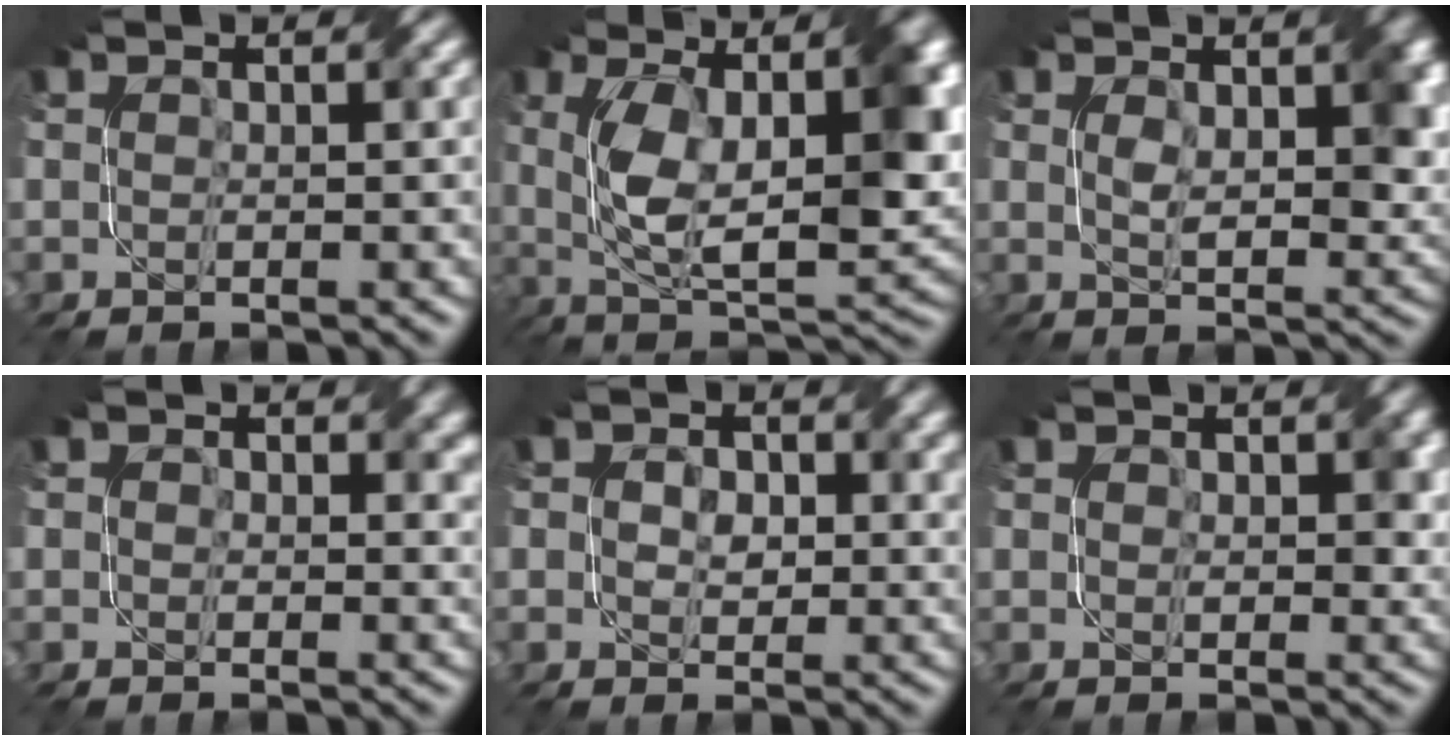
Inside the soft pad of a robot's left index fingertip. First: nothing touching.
{"total": 11.3, "force": [1.4, 4.7, 10.1], "torque": [-0.175, -0.009, 0.028]}
{"total": 5.5, "force": [1.1, 2.2, 4.8], "torque": [-0.076, -0.004, 0.026]}
{"total": 2.7, "force": [0.9, 1.9, 1.6], "torque": [-0.016, -0.004, 0.008]}
{"total": 2.8, "force": [0.5, 2.1, 1.8], "torque": [-0.033, -0.004, 0.007]}
{"total": 2.6, "force": [0.7, 1.7, 1.9], "torque": [-0.027, -0.005, 0.011]}